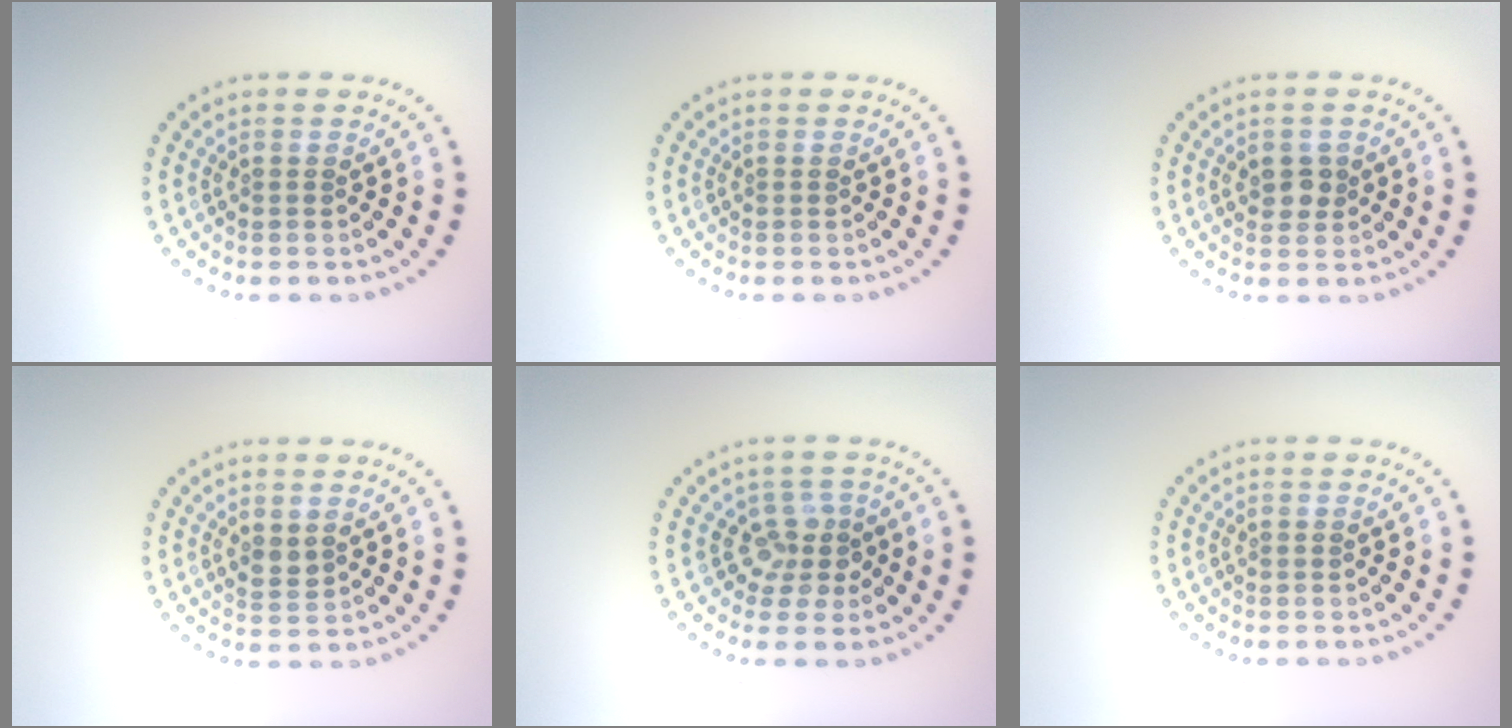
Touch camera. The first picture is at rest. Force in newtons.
{"total": 0.0}
{"total": 1.8, "press": 1.8, "slide": 0.4}
{"total": 1.2, "press": 1.1, "slide": 0.4}
{"total": 2.6, "press": 1.9, "slide": 1.7}
{"total": 0.0}